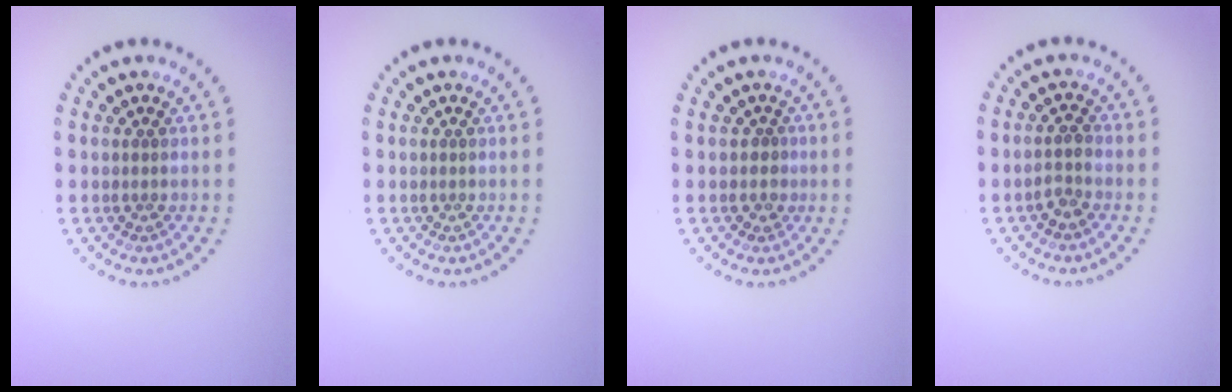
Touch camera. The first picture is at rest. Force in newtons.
{"total": 0.0}
{"total": 0.7, "press": 0.5, "slide": 0.6}
{"total": 1.4, "press": 1.3, "slide": 0.7}